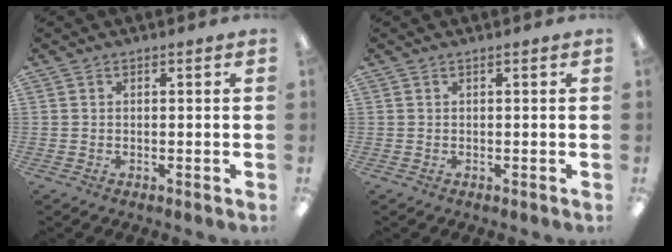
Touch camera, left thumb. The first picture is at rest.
{"total": 0.0}